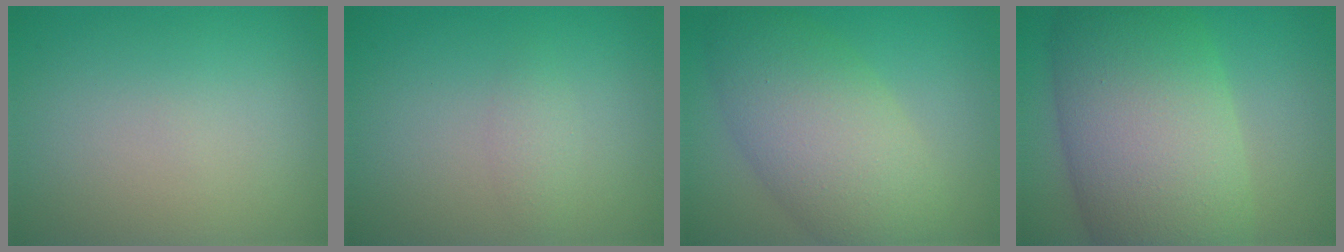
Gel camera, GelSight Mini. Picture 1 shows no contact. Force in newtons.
{"total": 1.2, "press": 1.2, "slide": 0.1}
{"total": 7.8, "press": 7.8, "slide": 0.6}
{"total": 13.7, "press": 13.7, "slide": 0.5}